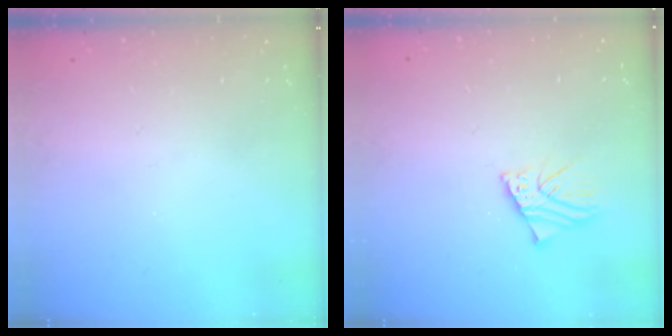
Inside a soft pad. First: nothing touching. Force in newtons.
{"total": 3.9, "press": 3.9, "slide": 0.6}